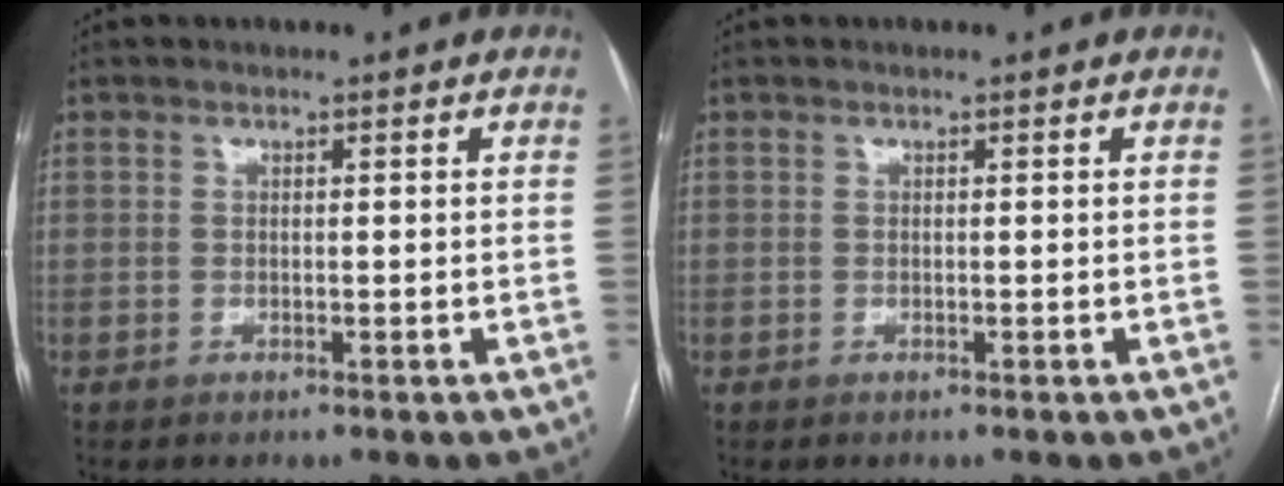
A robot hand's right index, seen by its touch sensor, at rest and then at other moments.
{"total": 0.0}